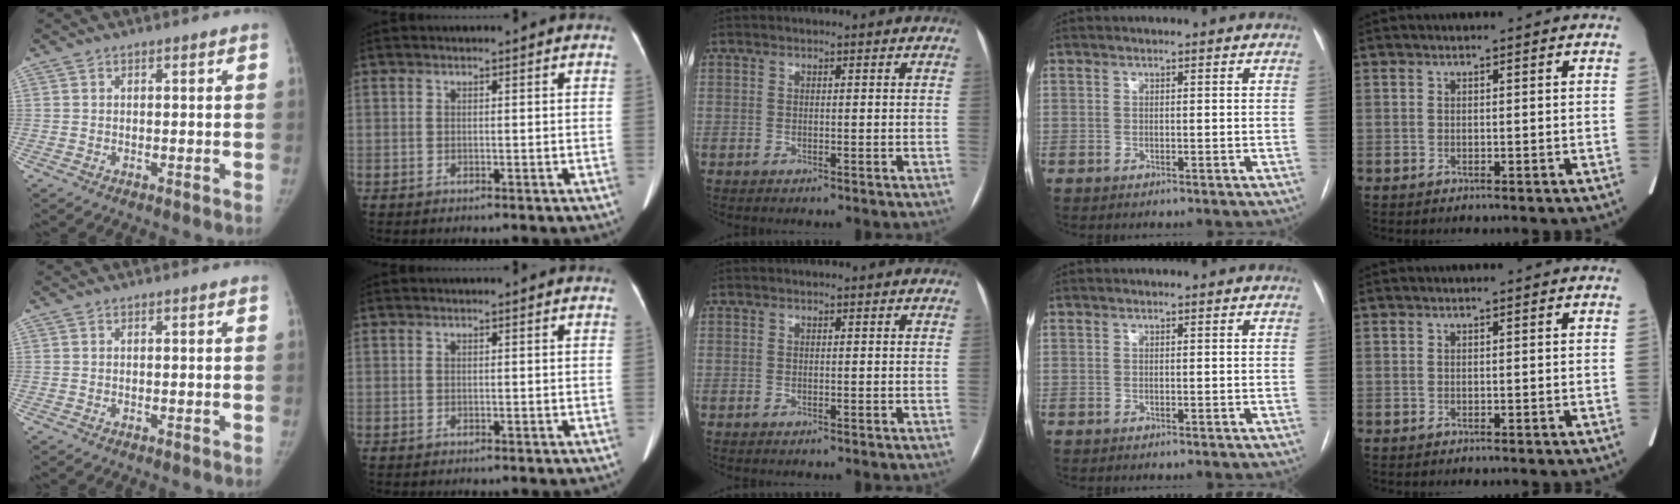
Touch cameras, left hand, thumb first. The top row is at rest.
{}